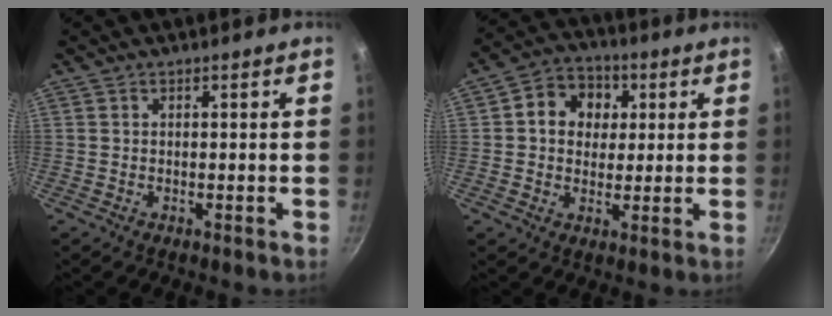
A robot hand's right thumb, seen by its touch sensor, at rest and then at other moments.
{"total": 9.7, "force": [2.4, 8.1, 4.8], "torque": [-0.047, 0.005, 0.024]}